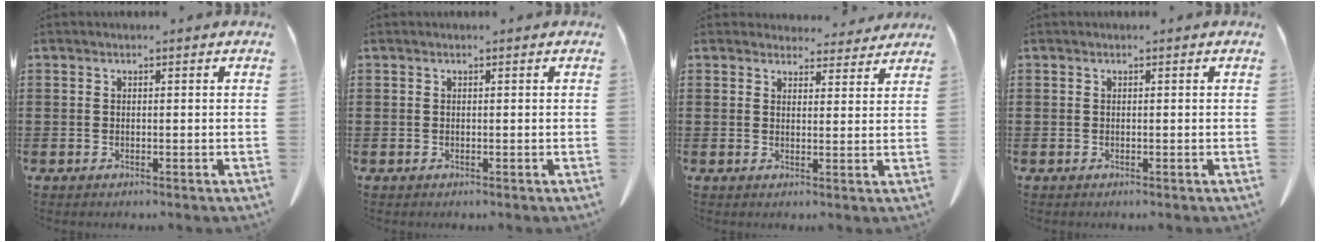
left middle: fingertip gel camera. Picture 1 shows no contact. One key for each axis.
{"total": 0.0}
{"total": 3.8, "fx": 3.7, "fy": 0.9, "fz": 0.3, "tx": -0.009, "ty": -0.014, "tz": 0.069}
{"total": 0.0}